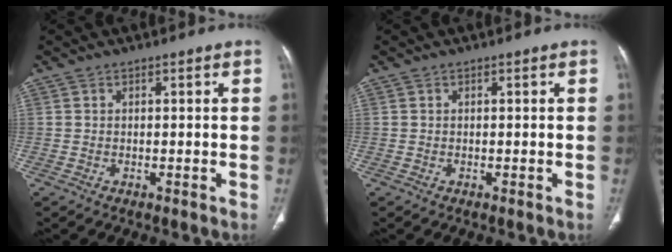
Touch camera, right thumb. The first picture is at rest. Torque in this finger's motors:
{"motor_torque": [0.01, 0.01, -0.07, 0.07, 0.04]}